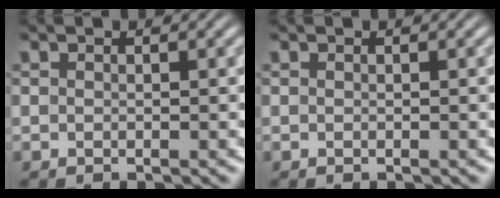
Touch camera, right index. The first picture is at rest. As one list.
[{"total": 0.0}]